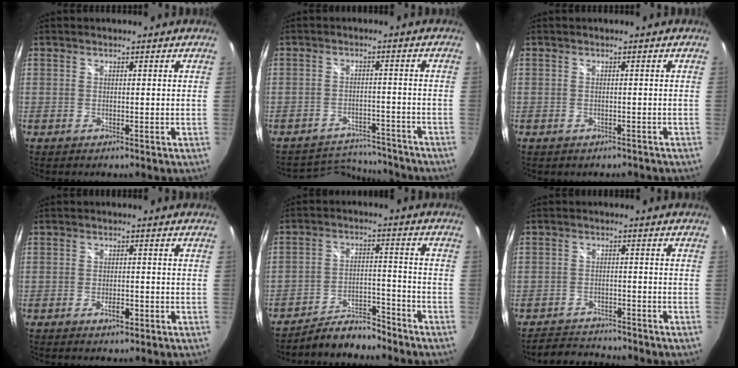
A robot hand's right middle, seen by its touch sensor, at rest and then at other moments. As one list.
[{"total": 9.2, "force": [-9.0, 2.2, 0.4], "torque": [-0.019, 0.024, -0.124]}, {"total": 1.6, "force": [-1.2, 1.0, 0.5], "torque": [-0.011, -0.007, -0.014]}, {"total": 2.5, "force": [-1.4, 1.1, 1.8], "torque": [-0.033, -0.004, -0.022]}, {"total": 8.5, "force": [-8.1, 1.8, 1.9], "torque": [-0.049, 0.011, -0.126]}, {"total": 5.8, "force": [-5.6, 1.1, 0.4], "torque": [-0.028, 0.015, -0.092]}]